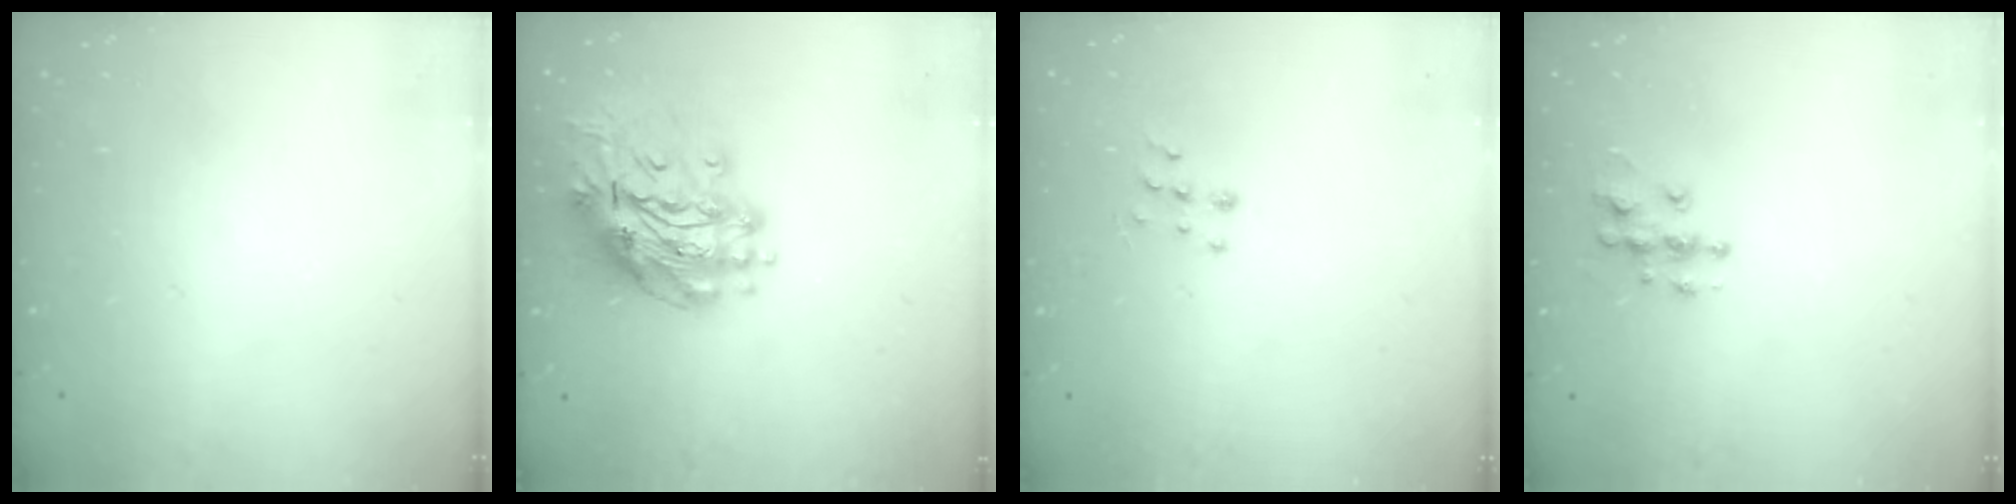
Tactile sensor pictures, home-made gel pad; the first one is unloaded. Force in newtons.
{"total": 14.3, "press": 14.2, "slide": 1.9}
{"total": 5.2, "press": 5.2, "slide": 0.3}
{"total": 7.0, "press": 7.0, "slide": 0.3}